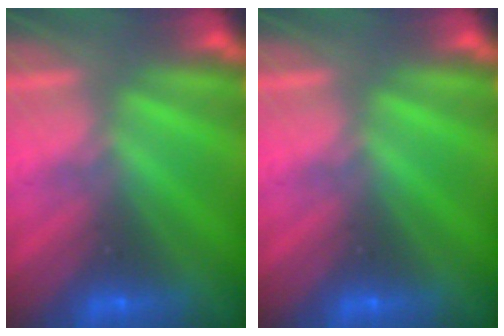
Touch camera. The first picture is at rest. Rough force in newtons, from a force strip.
{"total": 0.0}